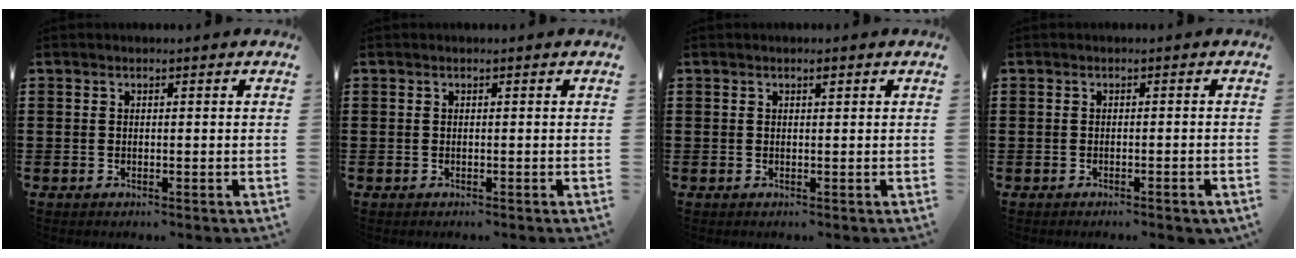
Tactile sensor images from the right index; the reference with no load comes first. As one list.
[{"total": 0.0}, {"total": 0.8, "force": [0.5, 0.3, 0.6], "torque": [-0.013, 0.002, 0.009]}, {"total": 0.9, "force": [-0.9, 0.1, 0.2], "torque": [-0.007, -0.001, -0.017]}]